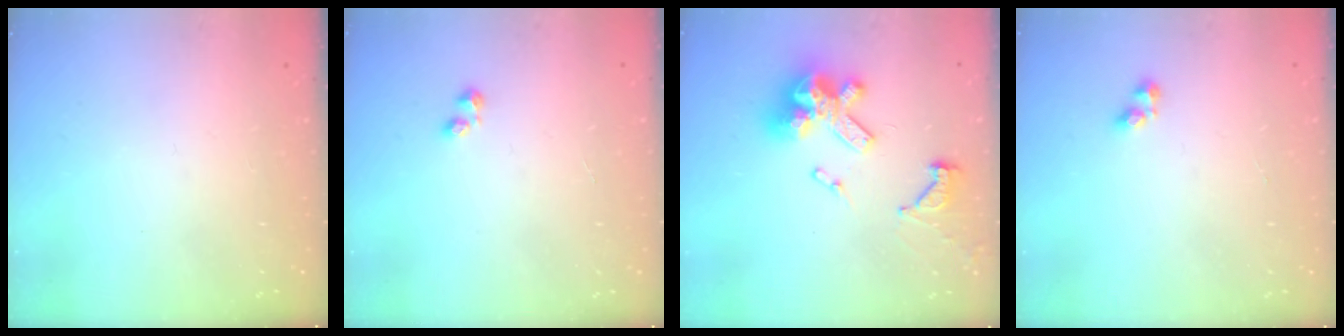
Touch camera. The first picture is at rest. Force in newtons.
{"total": 1.9, "press": 1.8, "slide": 0.5}
{"total": 15.2, "press": 15.1, "slide": 1.8}
{"total": 3.6, "press": 3.4, "slide": 1.2}